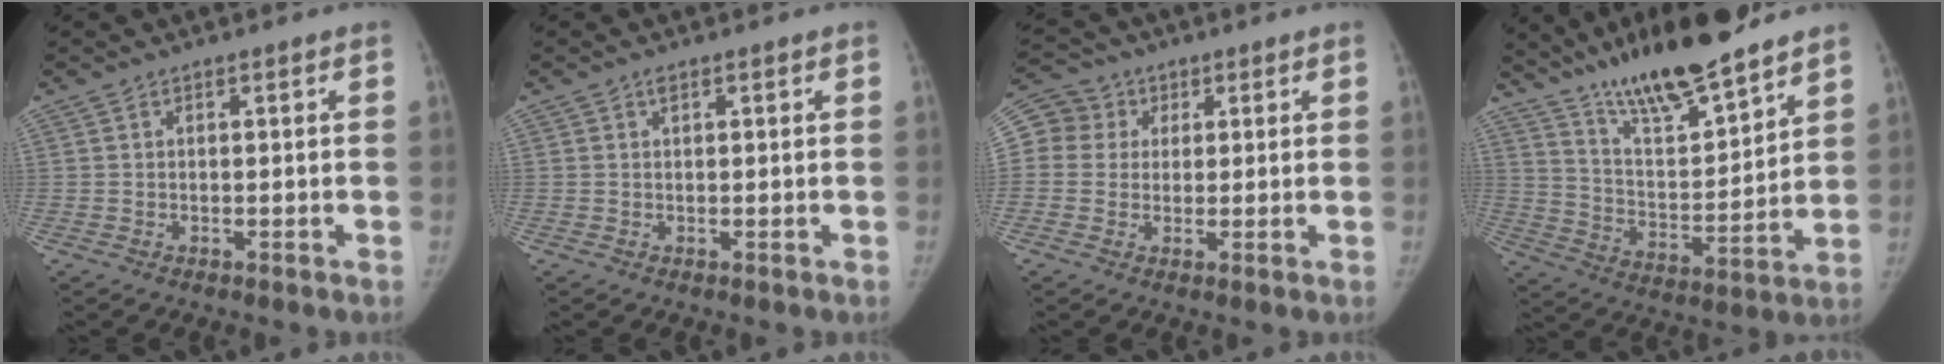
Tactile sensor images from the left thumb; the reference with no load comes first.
{"total": 0.9, "force": [0.5, 0.4, 0.6], "torque": [-0.009, 0.001, 0.007]}
{"total": 9.3, "force": [2.3, 8.8, 2.1], "torque": [-0.035, 0.022, 0.042]}
{"total": 19.3, "force": [15.4, 3.6, 11.1], "torque": [-0.162, -0.078, 0.272]}